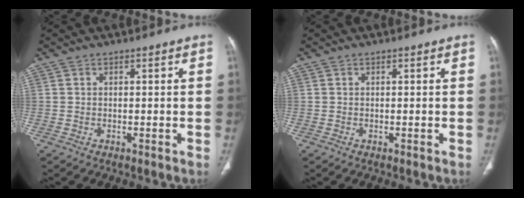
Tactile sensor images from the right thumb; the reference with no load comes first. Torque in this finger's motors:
{"motor_torque": [0.00, 0.00, 0.07, 0.07, 0.09]}